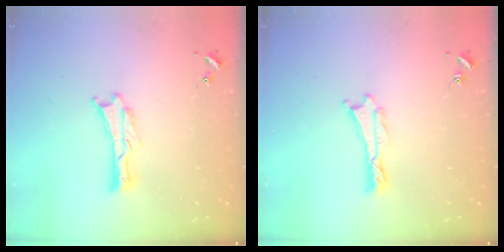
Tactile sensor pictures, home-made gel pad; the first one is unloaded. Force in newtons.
{"total": 0.0}